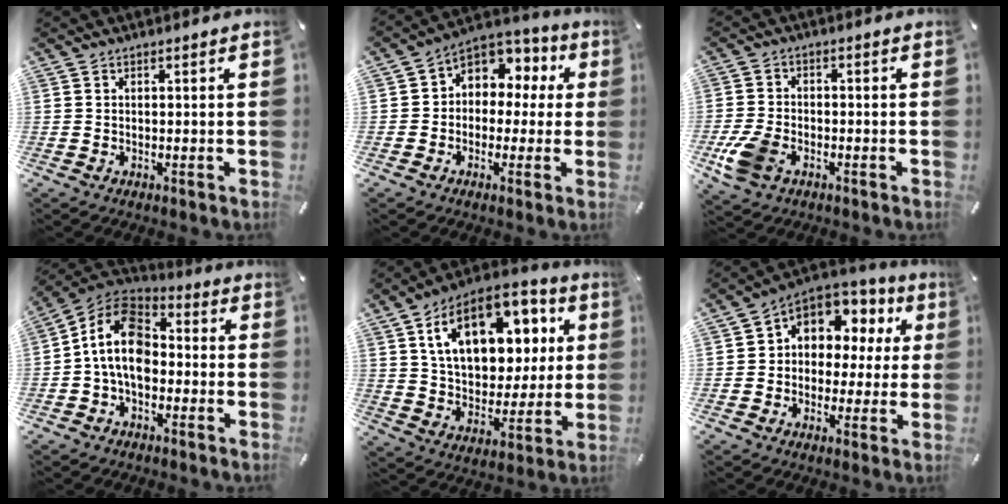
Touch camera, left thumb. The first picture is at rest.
{"total": 7.4, "force": [1.3, 6.8, 2.6], "torque": [-0.042, -0.012, 0.026]}
{"total": 7.7, "force": [-3.2, 5.1, 4.8], "torque": [-0.118, 0.005, -0.060]}
{"total": 12.7, "force": [-1.9, 8.6, 9.1], "torque": [-0.197, 0.015, -0.039]}
{"total": 18.8, "force": [8.0, 12.3, 11.8], "torque": [-0.191, -0.019, 0.142]}
{"total": 8.7, "force": [3.1, 7.5, 3.2], "torque": [-0.055, -0.027, 0.060]}